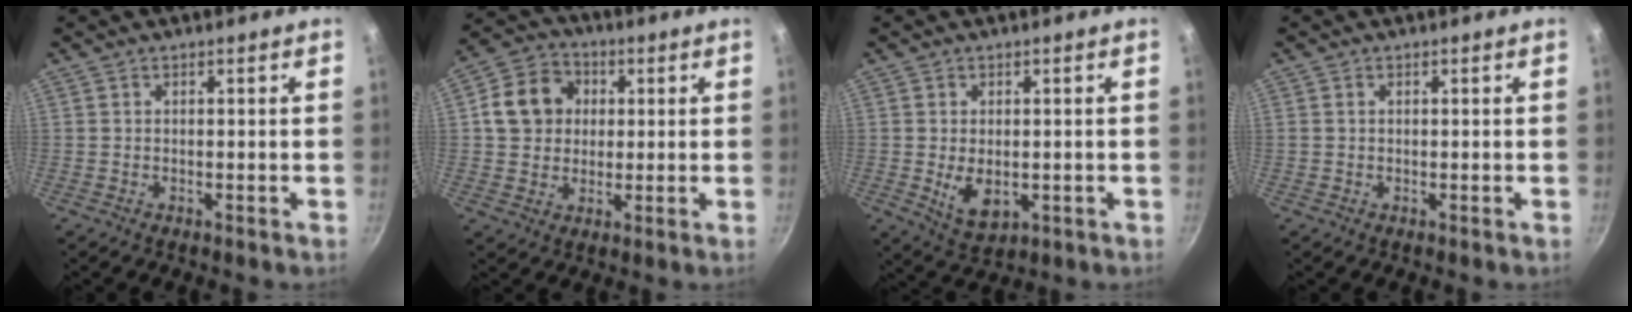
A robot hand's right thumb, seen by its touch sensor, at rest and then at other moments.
{"total": 10.6, "force": [1.8, 9.2, 5.1], "torque": [-0.062, 0.013, 0.019]}
{"total": 6.6, "force": [-0.7, 4.2, 5.0], "torque": [-0.075, -0.013, 0.001]}
{"total": 0.6, "force": [0.2, 0.5, 0.2], "torque": [-0.002, 0.003, 0.004]}